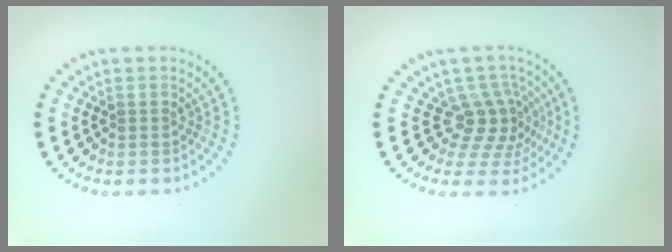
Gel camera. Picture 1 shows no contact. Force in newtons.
{"total": 3.7, "press": 2.6, "slide": 2.5}